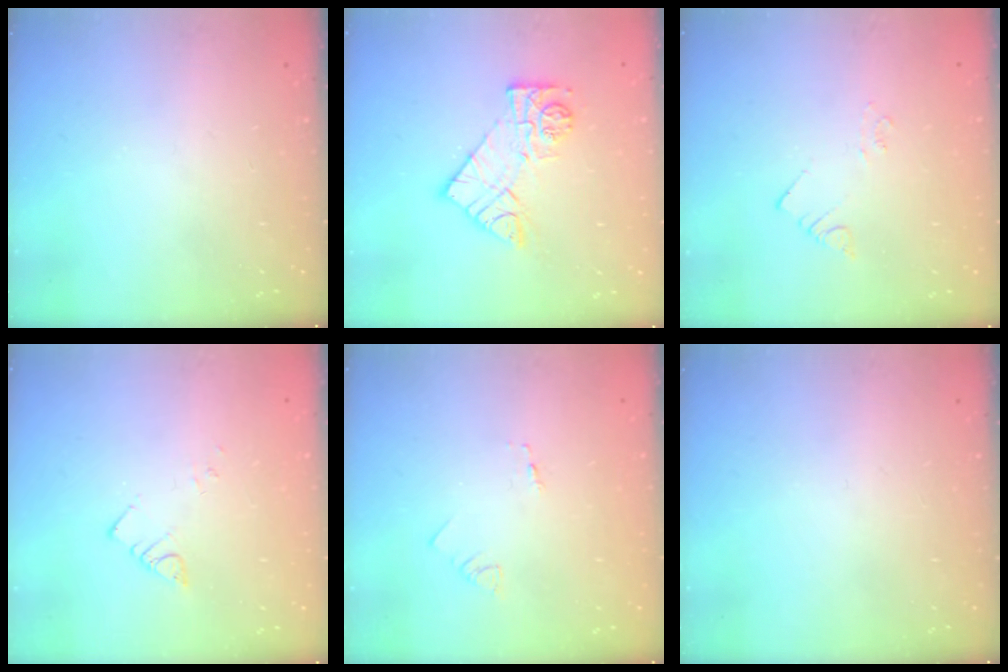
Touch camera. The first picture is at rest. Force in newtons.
{"total": 11.2, "press": 11.2, "slide": 0.8}
{"total": 2.1, "press": 2.1, "slide": 0.3}
{"total": 2.5, "press": 2.5, "slide": 0.3}
{"total": 1.3, "press": 1.2, "slide": 0.1}
{"total": 0.0}